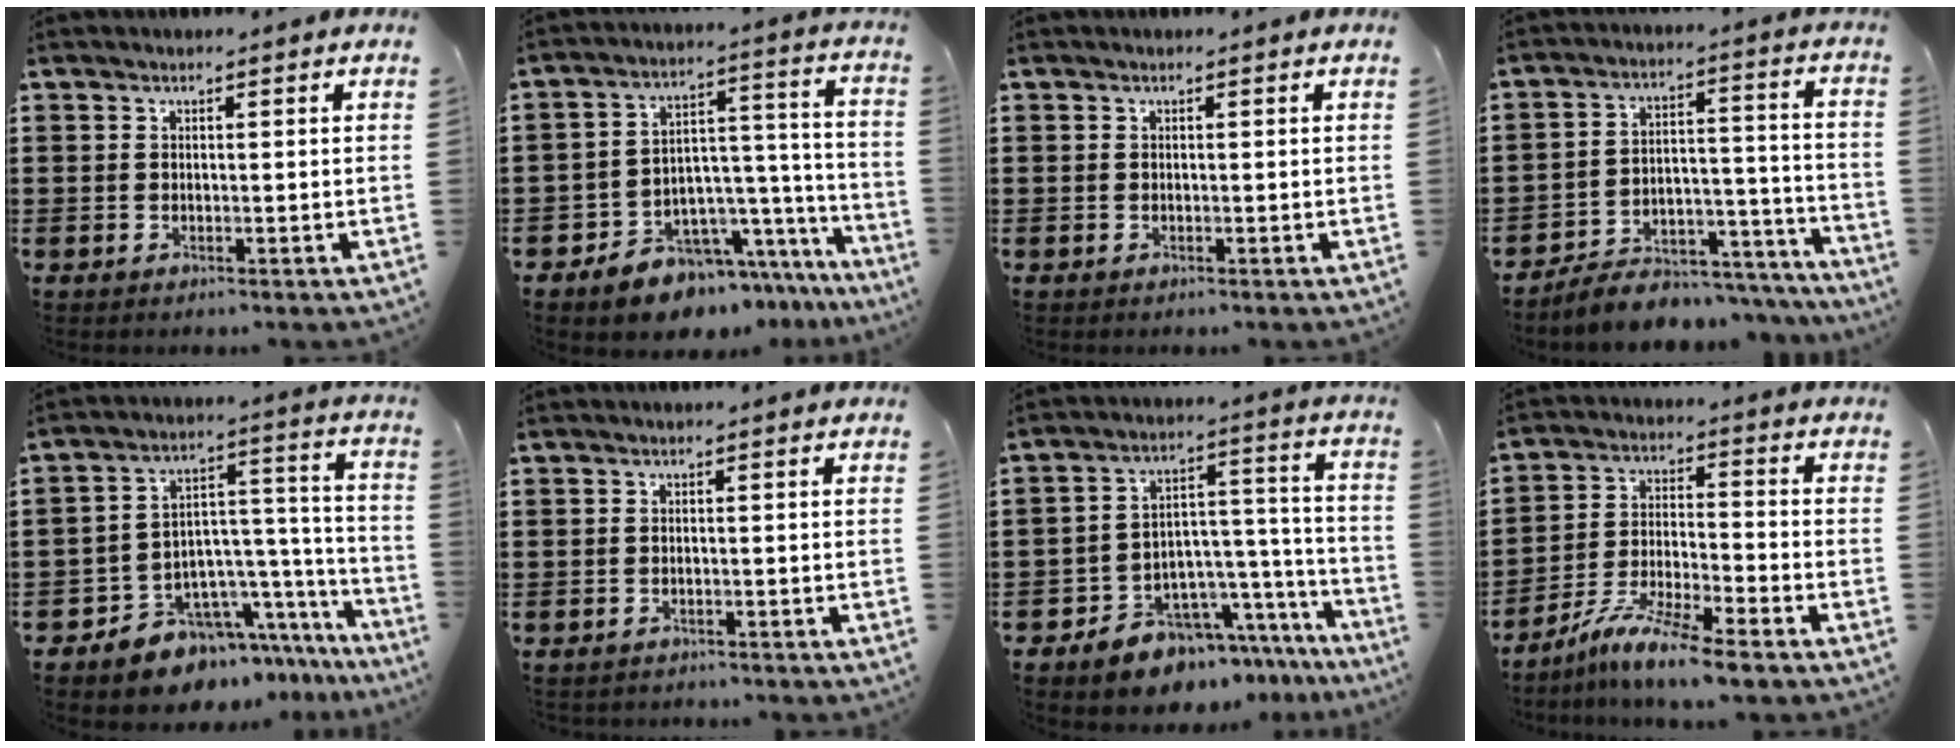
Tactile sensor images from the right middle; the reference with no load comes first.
{"total": 7.4, "force": [-6.6, 3.4, 0.1], "torque": [-0.008, 0.006, -0.122]}
{"total": 0.0}
{"total": 5.9, "force": [-5.5, 1.7, 1.0], "torque": [-0.016, 0.015, -0.107]}
{"total": 7.5, "force": [-6.3, 4.1, 0.9], "torque": [-0.031, -0.001, -0.117]}
{"total": 0.8, "force": [-0.7, 0.2, 0.0], "torque": [-0.001, 0.001, -0.017]}
{"total": 7.3, "force": [-6.4, 3.4, 0.0], "torque": [-0.007, 0.006, -0.121]}
{"total": 8.4, "force": [-7.3, 0.0, 4.2], "torque": [-0.088, -0.006, -0.141]}